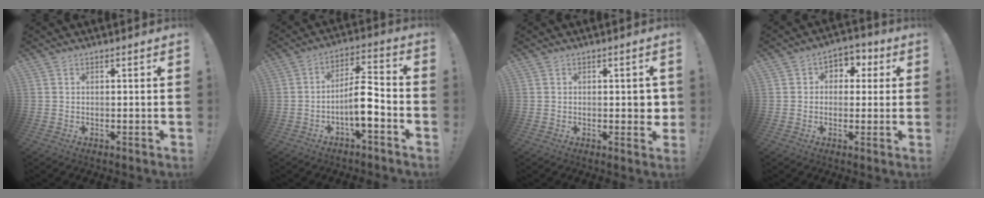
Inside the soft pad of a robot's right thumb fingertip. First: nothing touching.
{"total": 10.7, "force": [-3.4, 3.6, 9.5], "torque": [-0.168, 0.018, -0.063]}
{"total": 2.8, "force": [0.0, 1.8, 2.2], "torque": [-0.028, 0.006, 0.000]}
{"total": 5.4, "force": [-0.3, 5.0, 2.2], "torque": [-0.020, 0.011, -0.006]}